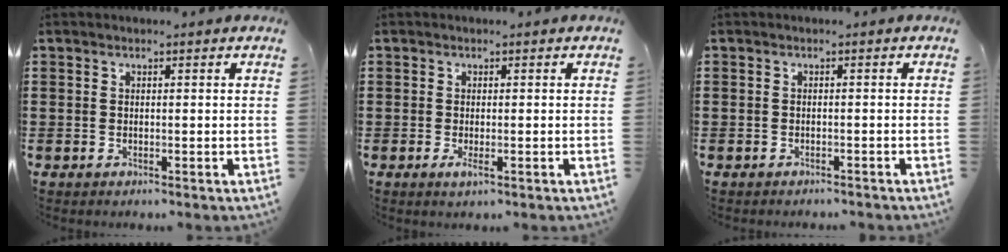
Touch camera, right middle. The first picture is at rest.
{"total": 1.3, "force": [-0.2, 0.4, 1.3], "torque": [-0.024, -0.003, -0.003]}
{"total": 0.9, "force": [-0.9, 0.3, -0.1], "torque": [-0.001, 0.003, -0.020]}